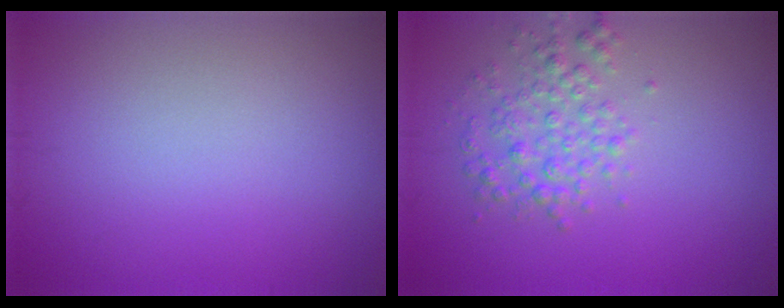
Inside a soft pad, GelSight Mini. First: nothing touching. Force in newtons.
{"total": 2.8, "press": 2.8, "slide": 0.0}